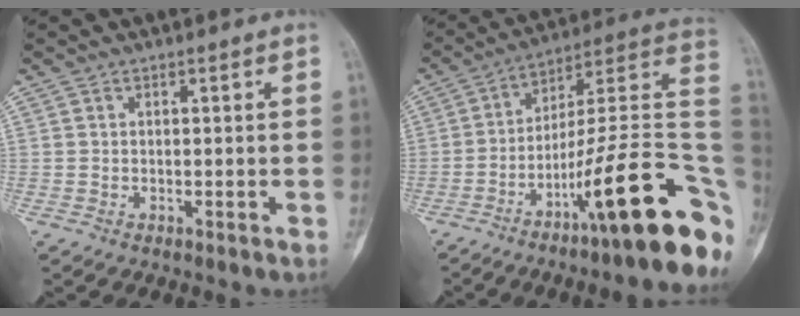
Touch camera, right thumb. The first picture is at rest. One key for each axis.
{"total": 25.6, "fx": -10.0, "fy": 4.9, "fz": 23.1, "tx": -0.261, "ty": 0.072, "tz": -0.149}